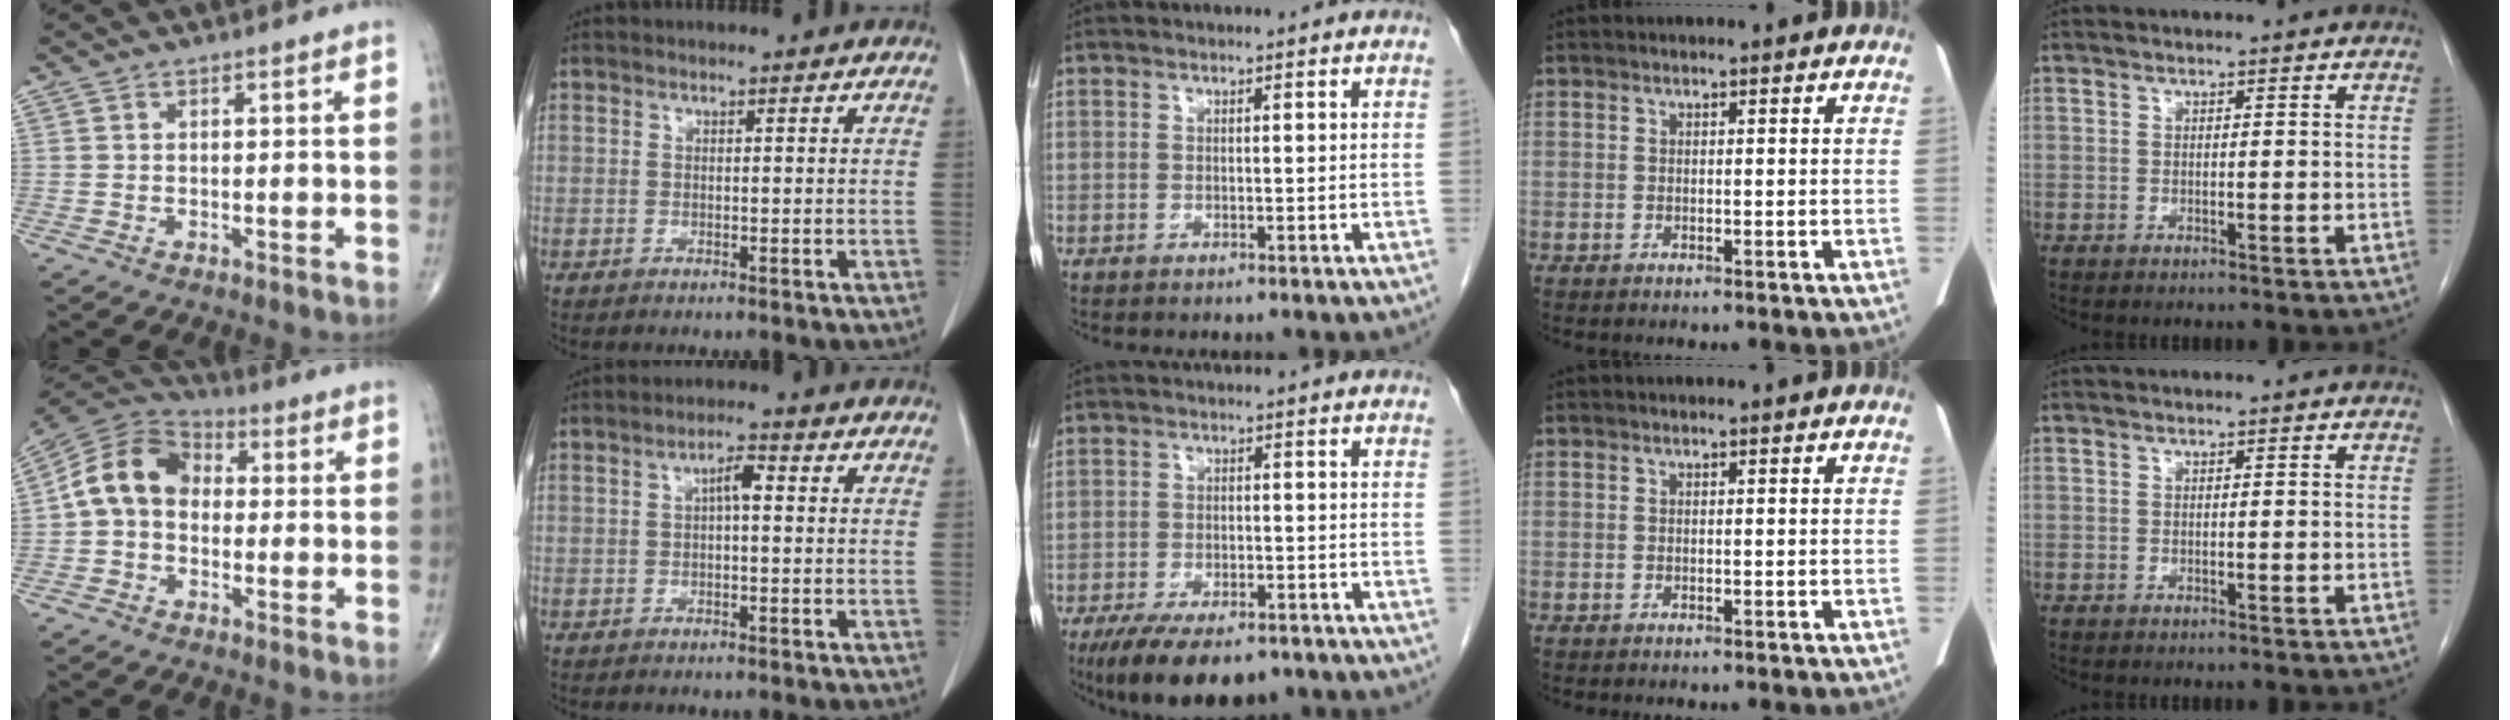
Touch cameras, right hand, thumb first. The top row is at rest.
{"thumb": {"total": 11.3, "force": [-0.1, 8.7, 7.2], "torque": [-0.118, 0.036, -0.019]}, "index": {"total": 3.0, "force": [0.4, 0.8, 2.9], "torque": [-0.050, 0.011, 0.005]}, "middle": {"total": 11.5, "force": [-8.5, 4.5, 6.4], "torque": [-0.104, -0.011, -0.129]}}